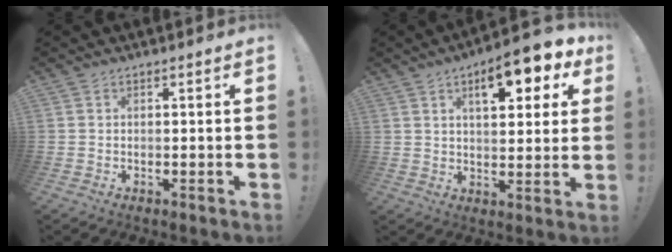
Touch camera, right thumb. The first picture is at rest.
{"total": 12.7, "force": [6.1, 4.7, 10.0], "torque": [-0.135, -0.026, 0.099]}